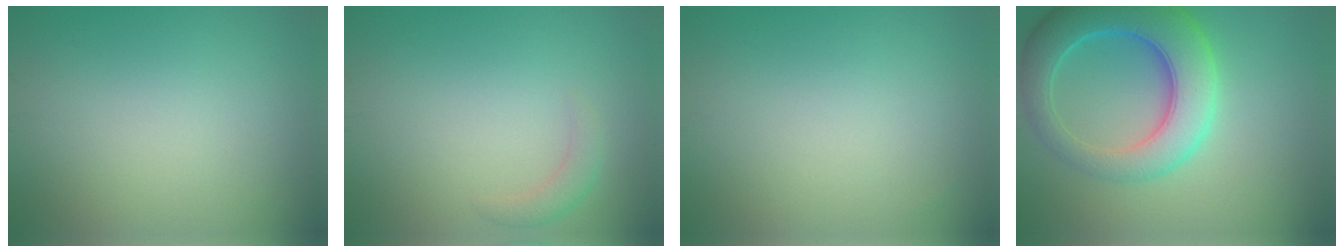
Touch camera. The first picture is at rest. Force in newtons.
{"total": 1.5, "press": 1.5, "slide": 0.1}
{"total": 0.0}
{"total": 8.4, "press": 8.4, "slide": 0.4}